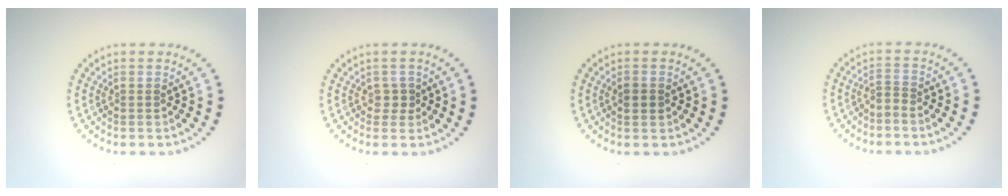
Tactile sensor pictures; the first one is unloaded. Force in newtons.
{"total": 1.1, "press": 0.9, "slide": 0.6}
{"total": 1.6, "press": 1.6, "slide": 0.1}
{"total": 0.9, "press": 0.3, "slide": 0.8}